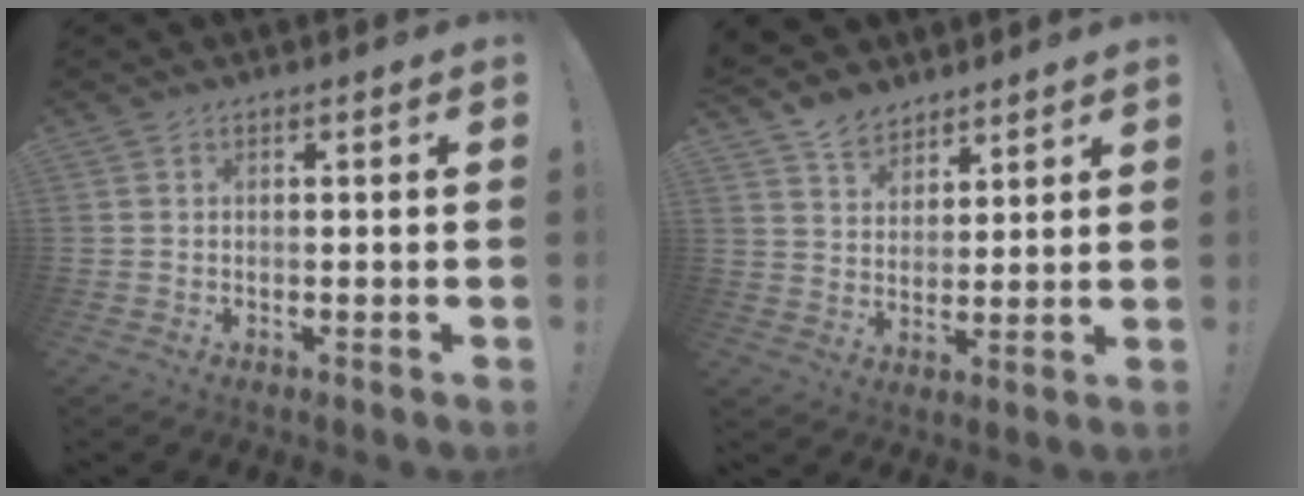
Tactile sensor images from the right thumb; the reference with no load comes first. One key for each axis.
{"total": 7.2, "fx": 6.3, "fy": 3.4, "fz": 1.2, "tx": -0.027, "ty": -0.044, "tz": 0.122}